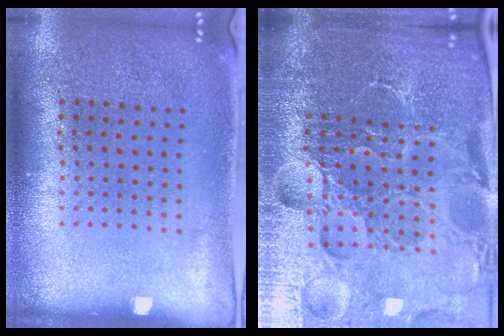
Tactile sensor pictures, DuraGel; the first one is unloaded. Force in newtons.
{"total": 6.5, "press": 5.9, "slide": 2.9}